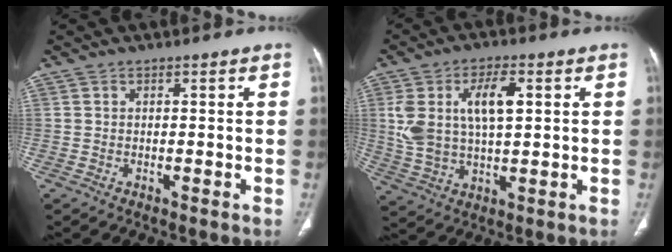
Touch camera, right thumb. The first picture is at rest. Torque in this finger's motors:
{"motor_torque": [1.41, 1.75, 1.01, 0.29, 0.14]}